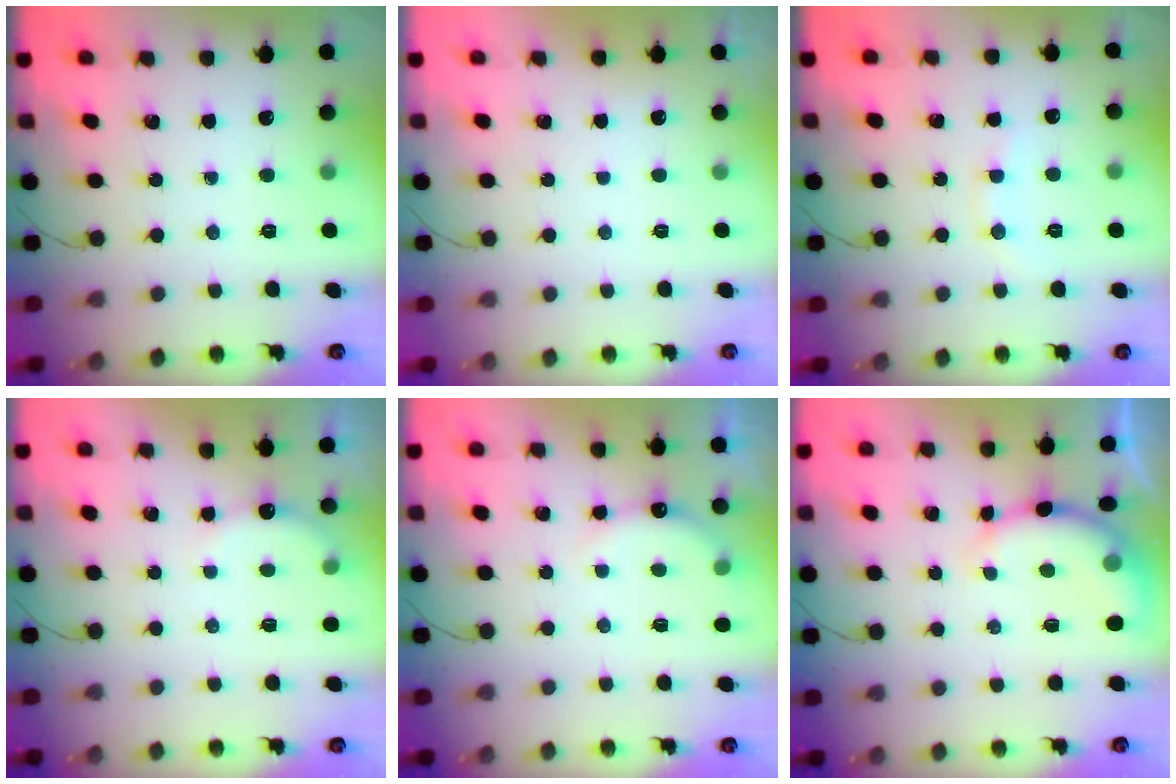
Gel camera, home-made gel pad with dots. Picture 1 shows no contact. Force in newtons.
{"total": 3.0, "press": 3.0, "slide": 0.1}
{"total": 6.7, "press": 6.5, "slide": 1.8}
{"total": 4.2, "press": 4.1, "slide": 1.0}
{"total": 4.9, "press": 4.8, "slide": 0.9}
{"total": 9.3, "press": 9.1, "slide": 1.8}